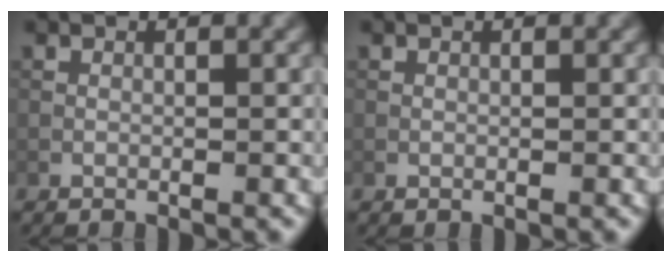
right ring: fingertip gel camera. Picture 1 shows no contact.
{"total": 0.0}